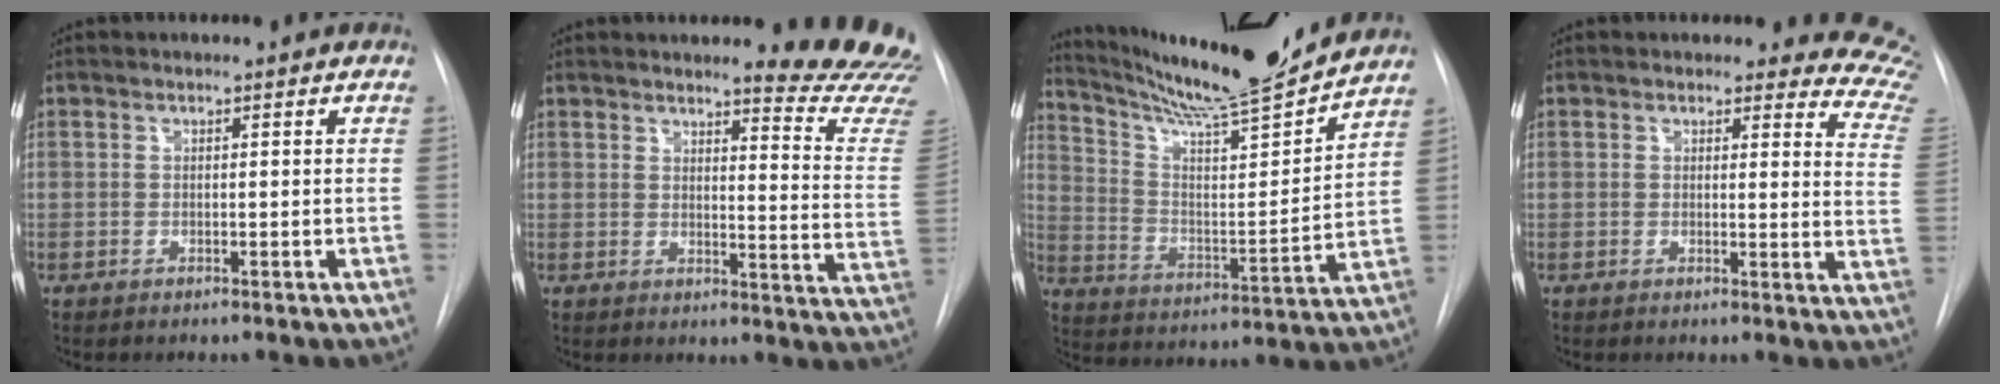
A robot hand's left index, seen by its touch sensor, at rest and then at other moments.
{"total": 14.5, "force": [14.2, -0.1, 3.2], "torque": [-0.018, -0.144, 0.131]}
{"total": 19.1, "force": [17.6, -0.4, 7.4], "torque": [-0.131, -0.034, 0.277]}
{"total": 10.4, "force": [10.2, 2.1, 0.6], "torque": [0.037, -0.095, 0.060]}